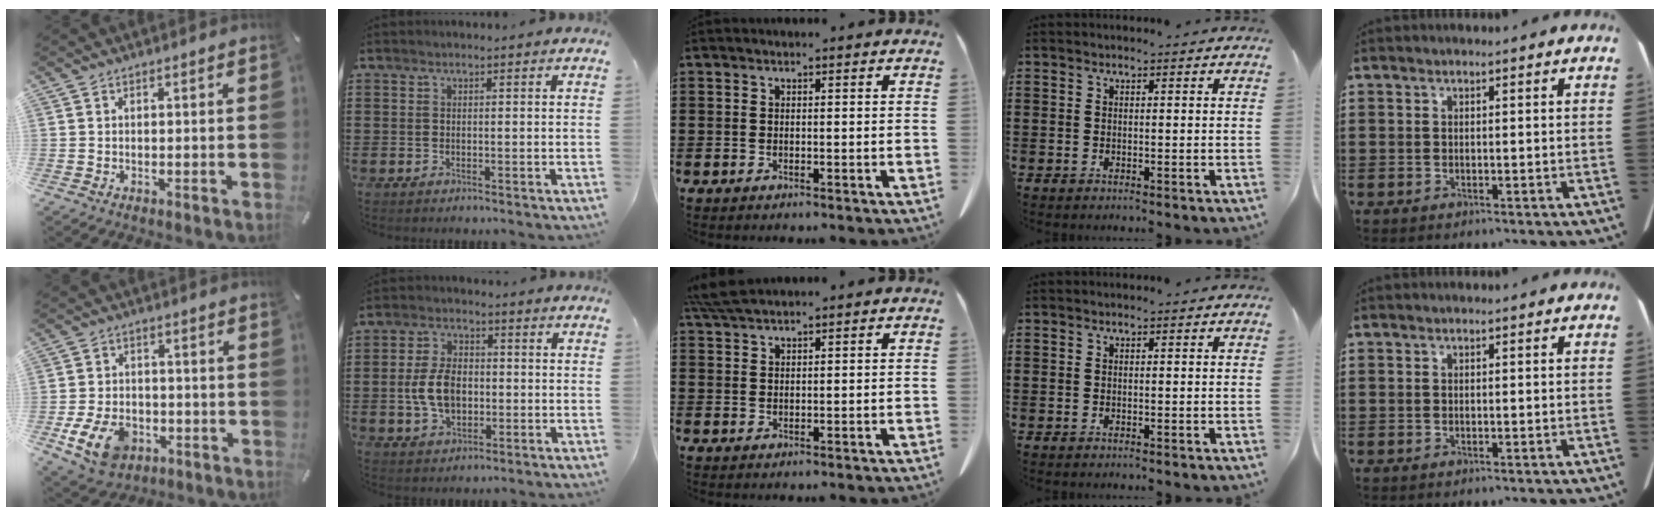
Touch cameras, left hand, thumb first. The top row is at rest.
{"thumb": {"total": 10.5, "force": [-4.5, 6.8, 6.6], "torque": [-0.135, 0.009, -0.080]}, "index": {"total": 7.4, "force": [-1.0, 4.7, 5.6], "torque": [-0.130, 0.005, -0.024]}, "middle": {"total": 3.8, "force": [3.2, 0.4, 2.0], "torque": [-0.049, -0.003, 0.062]}}